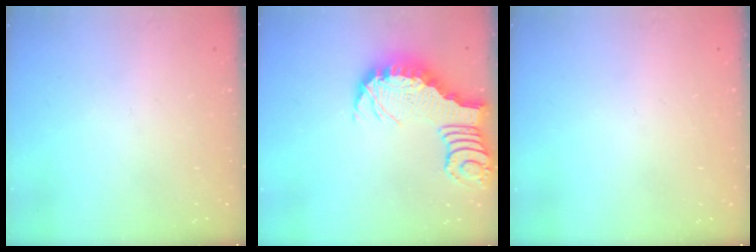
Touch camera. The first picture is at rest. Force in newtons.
{"total": 3.4, "press": 3.3, "slide": 0.5}
{"total": 0.0}